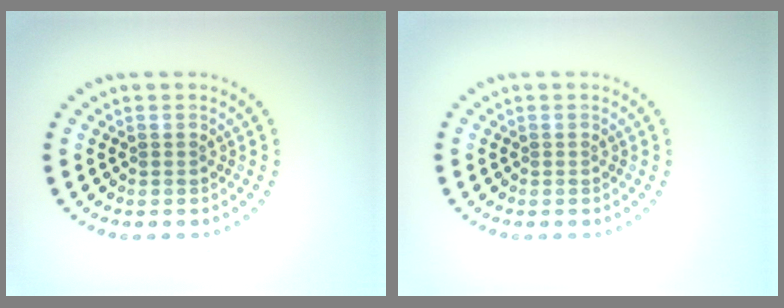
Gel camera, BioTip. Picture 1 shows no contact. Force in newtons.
{"total": 0.0}